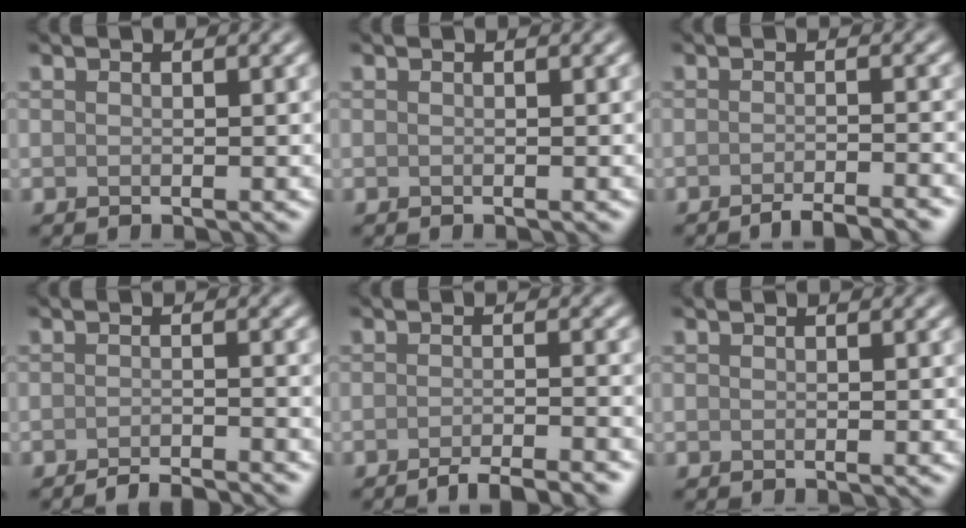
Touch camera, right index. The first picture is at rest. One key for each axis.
{"total": 0.0}
{"total": 3.4, "fx": -2.8, "fy": 0.5, "fz": 1.9, "tx": -0.017, "ty": 0.004, "tz": -0.047}
{"total": 2.9, "fx": -2.7, "fy": 0.4, "fz": 1.2, "tx": -0.003, "ty": 0.004, "tz": -0.046}
{"total": 3.8, "fx": -3.0, "fy": 0.6, "fz": 2.3, "tx": -0.022, "ty": 0.004, "tz": -0.054}
{"total": 0.0}